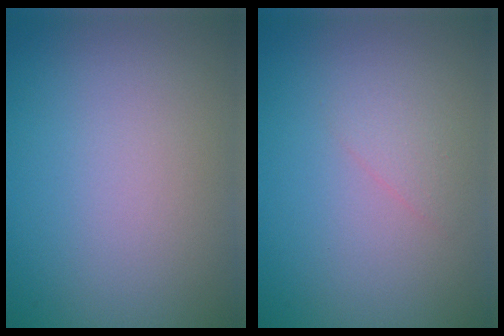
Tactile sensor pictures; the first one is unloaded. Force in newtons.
{"total": 1.0, "press": 1.0, "slide": 0.0}